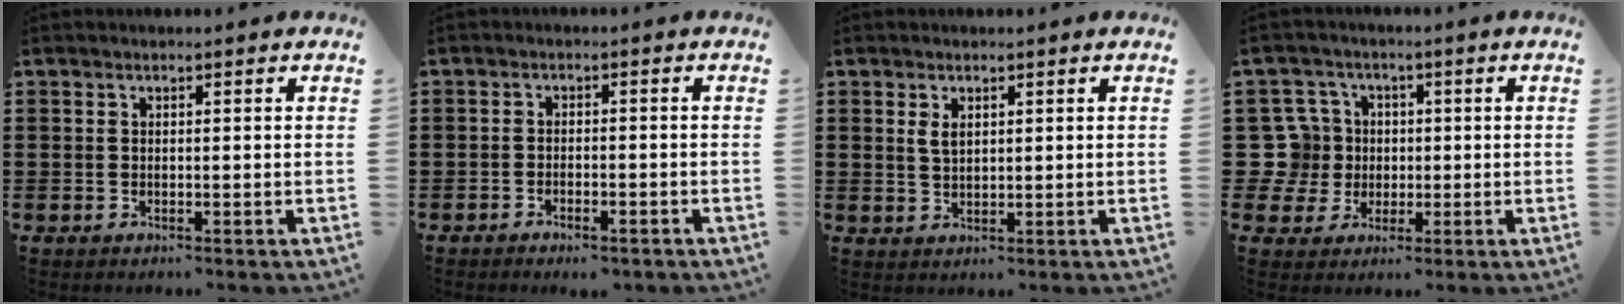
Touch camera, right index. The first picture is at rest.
{"total": 1.5, "force": [-1.3, 0.2, 0.5], "torque": [-0.016, -0.002, -0.025]}
{"total": 2.0, "force": [0.9, 1.1, 1.4], "torque": [-0.032, 0.004, 0.017]}
{"total": 8.9, "force": [0.8, 8.4, 2.7], "torque": [-0.105, 0.012, 0.017]}